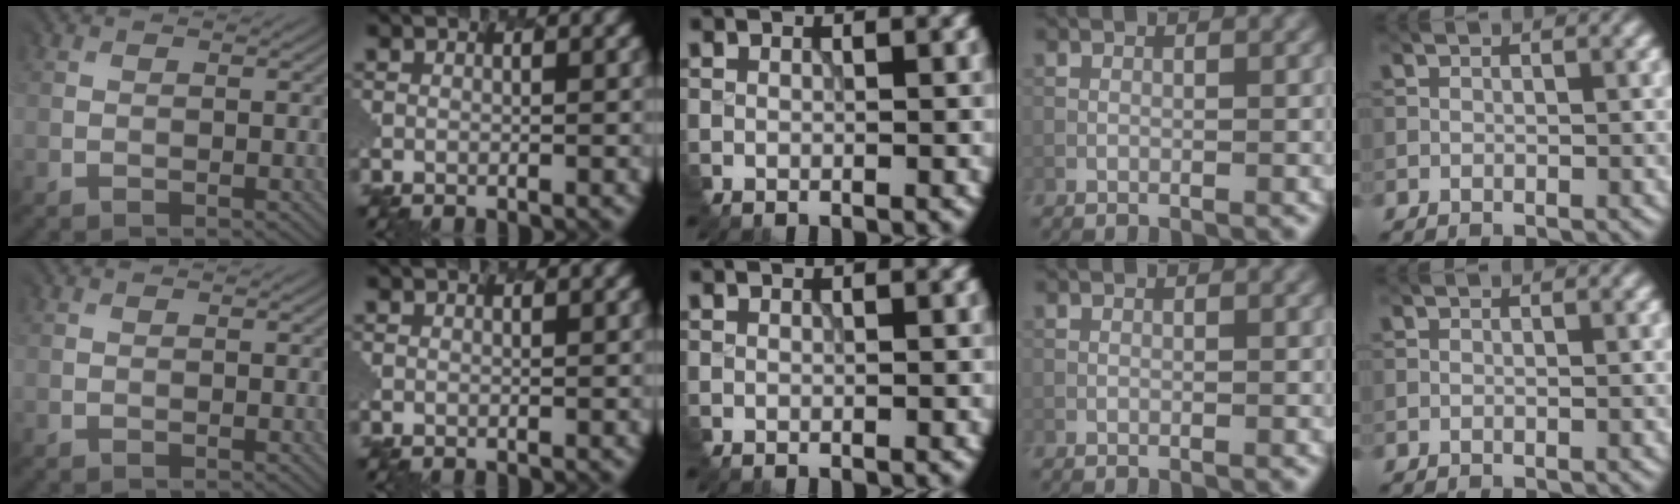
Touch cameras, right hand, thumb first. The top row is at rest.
{}